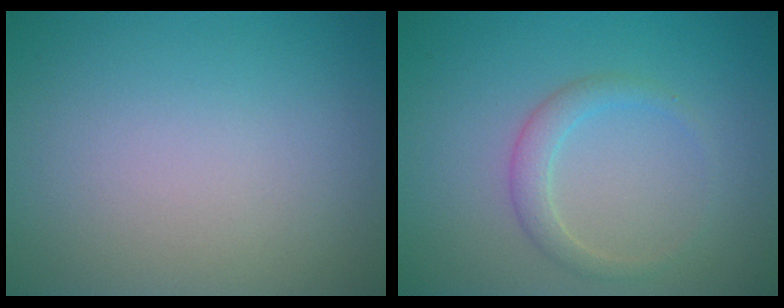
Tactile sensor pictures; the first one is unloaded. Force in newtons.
{"total": 1.9, "press": 1.9, "slide": 0.1}